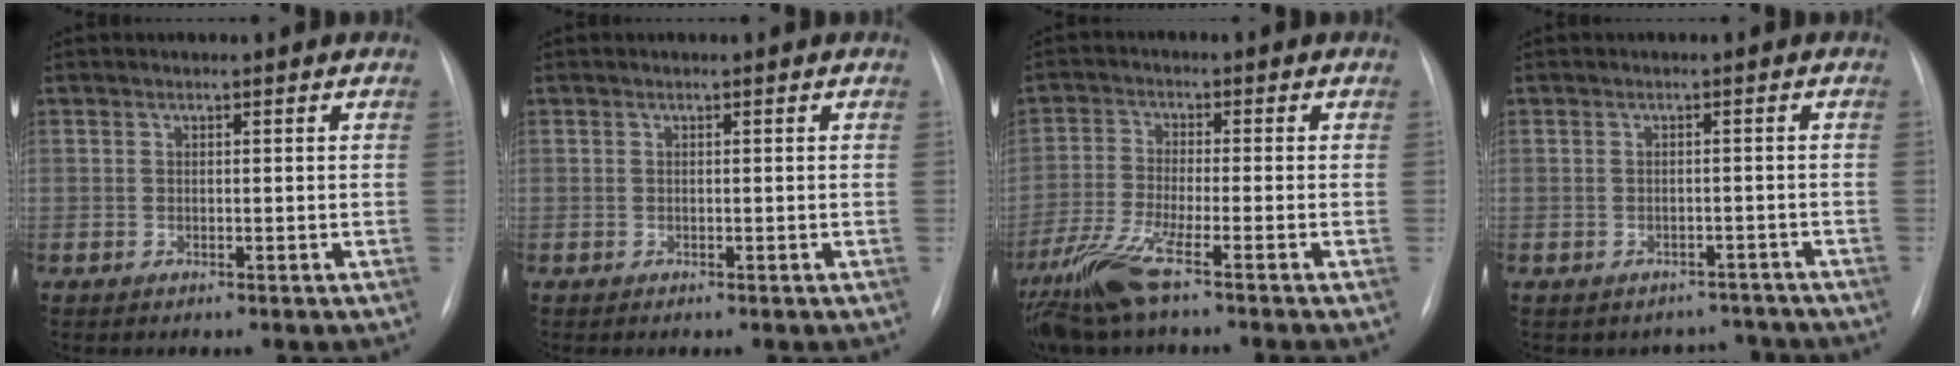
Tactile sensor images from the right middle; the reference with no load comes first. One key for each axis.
{"total": 0.0}
{"total": 8.9, "fx": -6.1, "fy": -0.4, "fz": 6.5, "tx": -0.141, "ty": -0.028, "tz": -0.119}
{"total": 4.7, "fx": -4.1, "fy": 2.2, "fz": -0.7, "tx": 0.021, "ty": 0.025, "tz": -0.047}